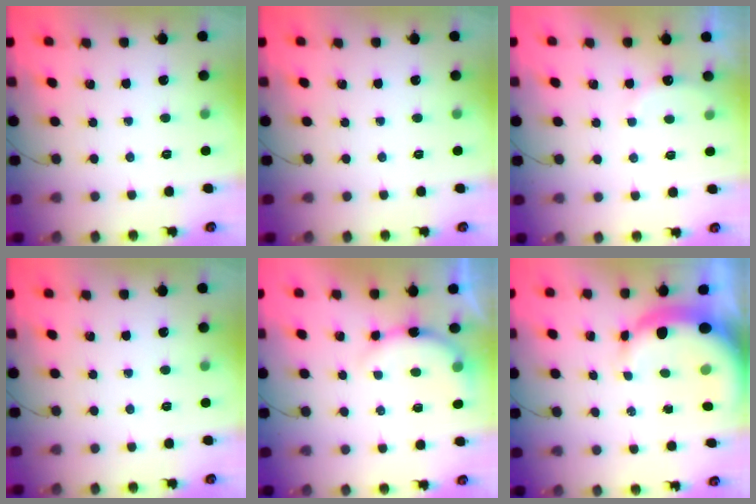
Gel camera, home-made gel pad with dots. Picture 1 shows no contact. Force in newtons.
{"total": 0.0}
{"total": 6.7, "press": 6.6, "slide": 1.2}
{"total": 0.0}
{"total": 7.9, "press": 7.8, "slide": 1.0}
{"total": 10.1, "press": 9.9, "slide": 2.0}